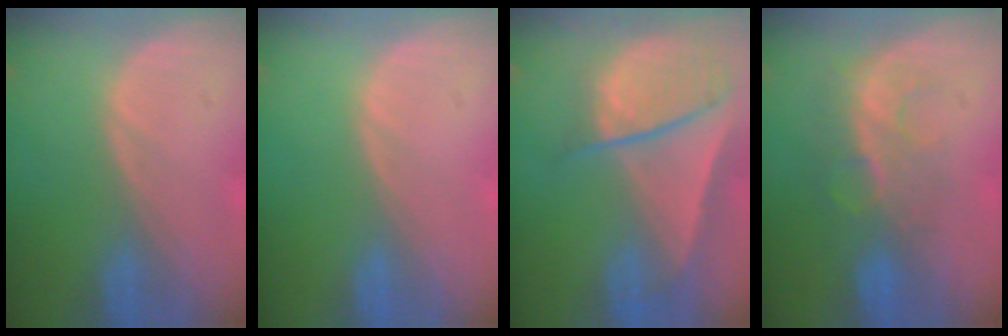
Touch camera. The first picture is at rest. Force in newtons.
{"total": 0.0}
{"total": 9.5, "press": 8.1, "slide": 5.0}
{"total": 8.2, "press": 7.0, "slide": 4.3}